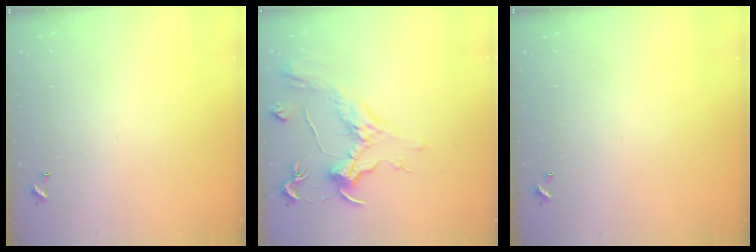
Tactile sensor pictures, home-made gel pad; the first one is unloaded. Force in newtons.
{"total": 1.1, "press": 0.1, "slide": 1.1}
{"total": 0.0}